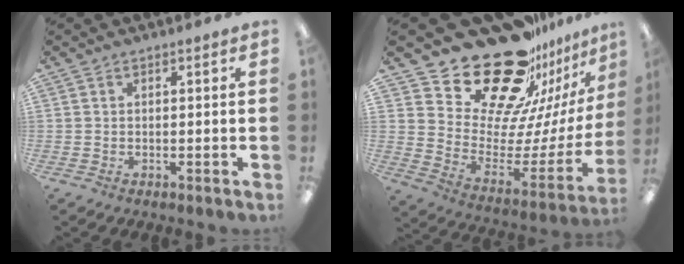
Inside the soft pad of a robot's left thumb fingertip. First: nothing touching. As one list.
[{"total": 27.1, "force": [21.4, 12.6, 10.8], "torque": [-0.166, -0.156, 0.390]}]